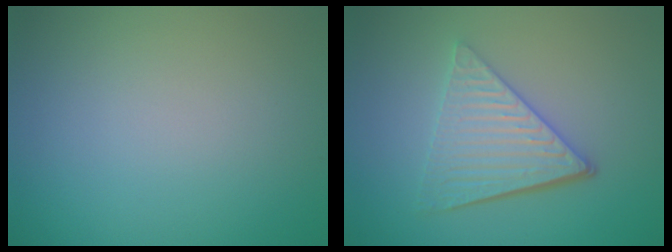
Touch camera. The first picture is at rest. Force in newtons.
{"total": 4.9, "press": 3.7, "slide": 3.3}